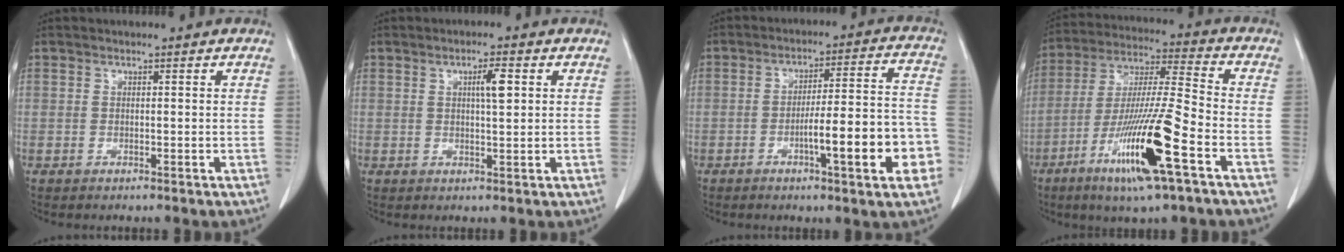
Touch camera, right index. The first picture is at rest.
{"total": 3.4, "force": [1.0, 0.5, 3.2], "torque": [-0.054, 0.001, 0.015]}
{"total": 13.5, "force": [-4.6, 1.7, 12.6], "torque": [-0.171, 0.020, -0.064]}
{"total": 17.3, "force": [-7.8, 0.5, 15.4], "torque": [-0.313, -0.026, -0.144]}